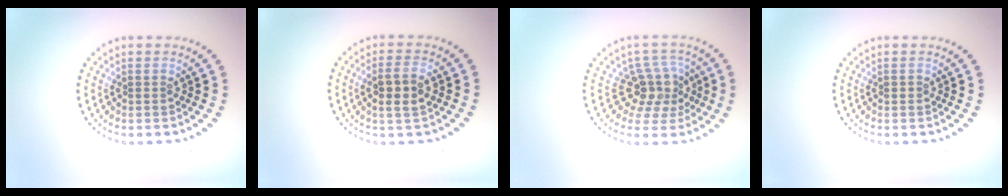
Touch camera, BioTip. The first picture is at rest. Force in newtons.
{"total": 2.8, "press": 2.7, "slide": 0.7}
{"total": 3.6, "press": 2.8, "slide": 2.3}
{"total": 0.6, "press": 0.6, "slide": 0.1}